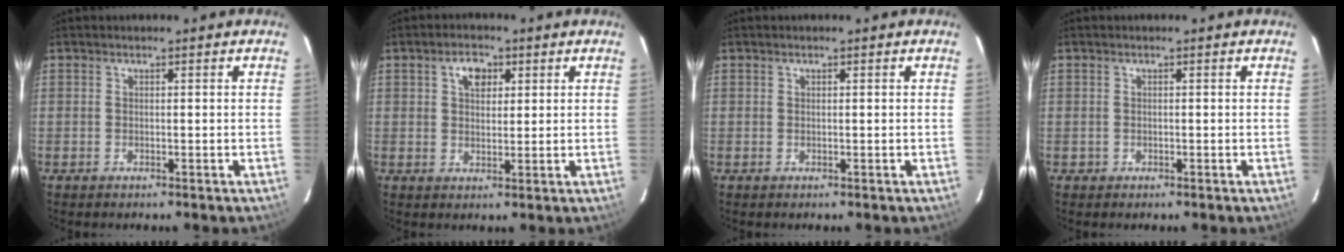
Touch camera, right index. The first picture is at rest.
{"total": 4.2, "force": [1.7, 2.7, 2.7], "torque": [-0.042, 0.013, 0.031]}
{"total": 0.0}
{"total": 1.0, "force": [-0.3, 1.0, 0.0], "torque": [0.002, 0.005, -0.001]}